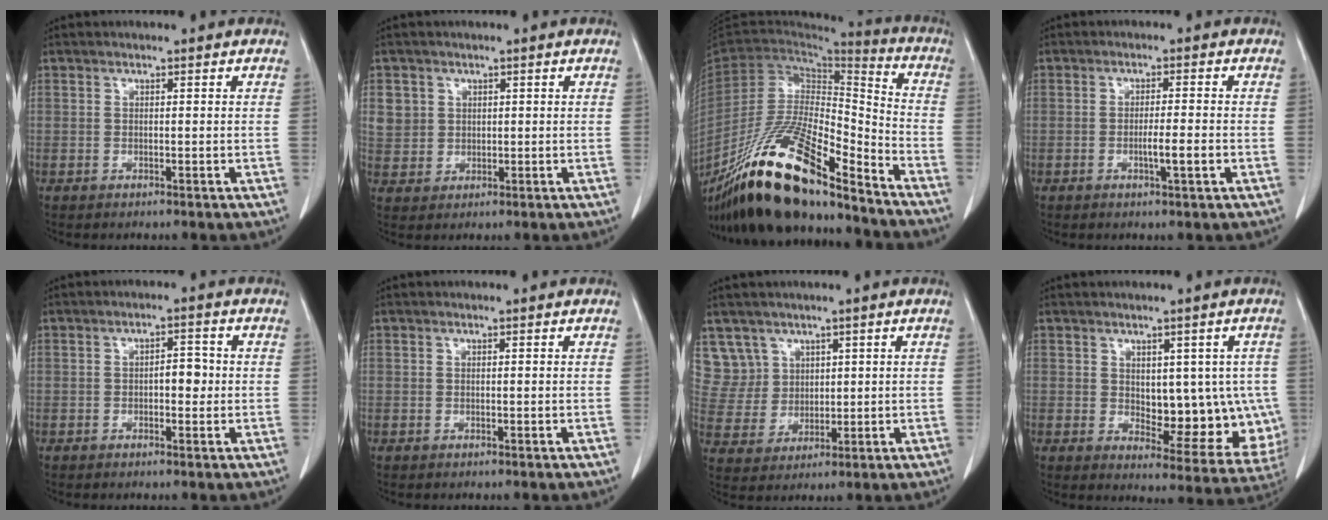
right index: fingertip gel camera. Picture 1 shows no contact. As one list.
[{"total": 4.4, "force": [1.6, 4.0, 0.5], "torque": [-0.004, 0.006, 0.040]}, {"total": 22.5, "force": [-17.4, 4.0, 13.8], "torque": [-0.267, -0.018, -0.321]}, {"total": 3.4, "force": [-1.0, 0.0, 3.2], "torque": [-0.052, 0.000, -0.013]}, {"total": 3.0, "force": [-0.1, 1.4, 2.6], "torque": [-0.032, 0.008, -0.001]}, {"total": 0.0}, {"total": 7.0, "force": [4.1, 5.7, -0.4], "torque": [0.009, 0.016, 0.097]}, {"total": 11.8, "force": [0.3, 6.2, 10.1], "torque": [-0.111, 0.005, 0.027]}]